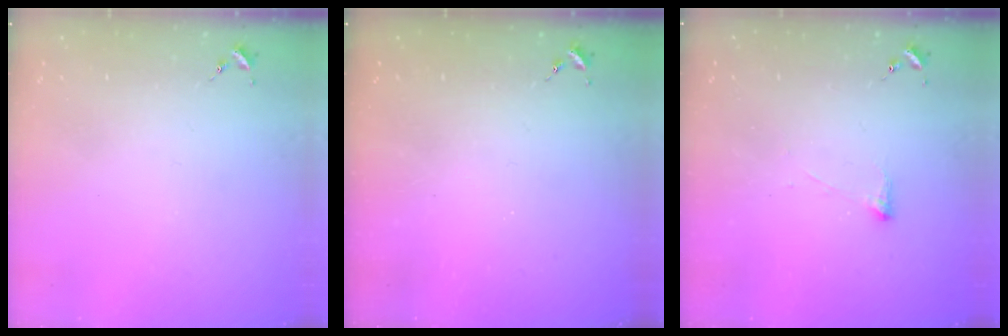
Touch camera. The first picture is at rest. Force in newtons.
{"total": 0.0}
{"total": 2.8, "press": 2.7, "slide": 0.7}